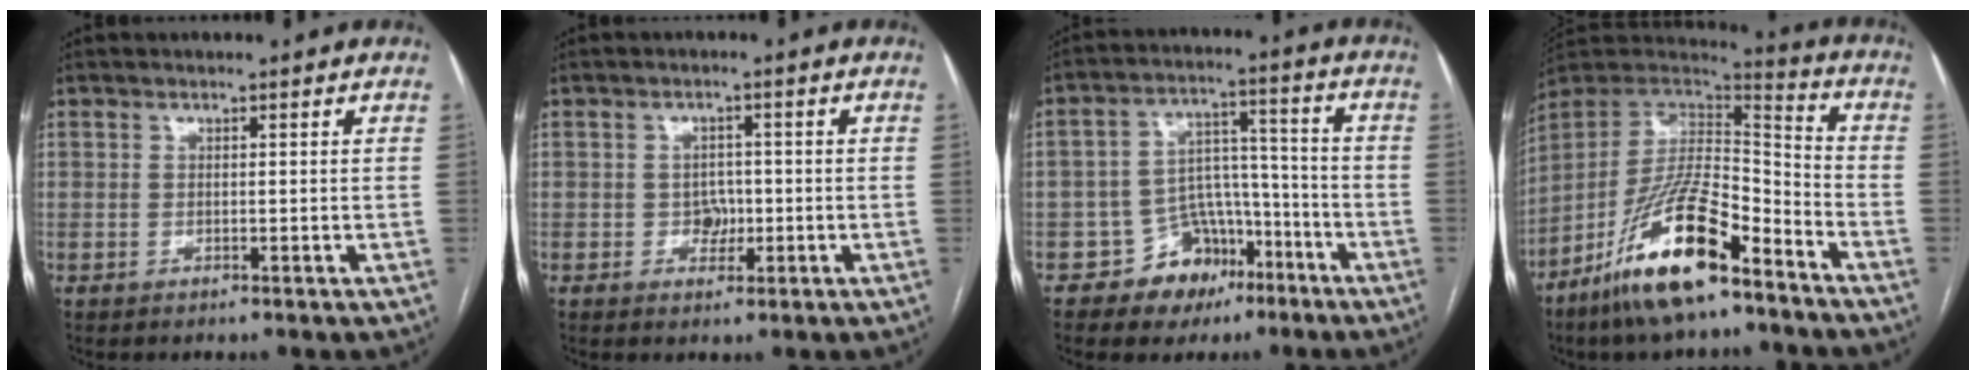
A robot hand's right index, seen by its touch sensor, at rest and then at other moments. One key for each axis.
{"total": 2.7, "fx": -0.5, "fy": 2.3, "fz": 1.5, "tx": -0.014, "ty": 0.005, "tz": -0.004}
{"total": 9.1, "fx": -5.4, "fy": 6.8, "fz": 2.7, "tx": -0.030, "ty": 0.036, "tz": -0.078}
{"total": 18.5, "fx": -11.9, "fy": 4.8, "fz": 13.3, "tx": -0.261, "ty": -0.006, "tz": -0.219}